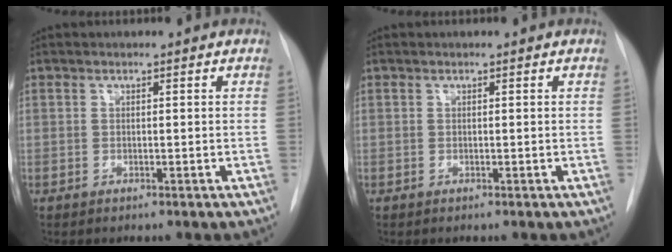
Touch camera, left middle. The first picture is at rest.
{"total": 0.0}